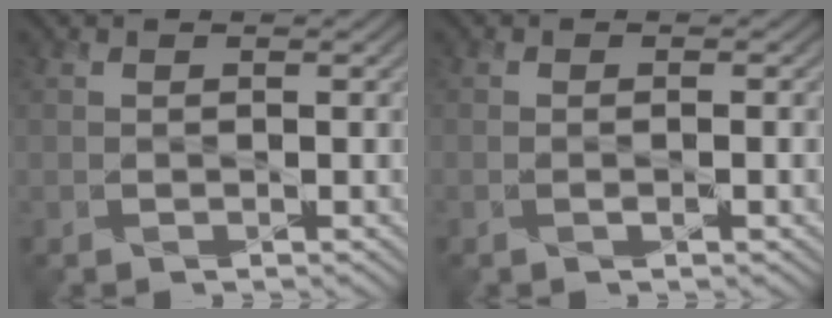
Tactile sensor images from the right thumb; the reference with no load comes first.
{"total": 1.4, "force": [-0.5, 0.1, 1.3], "torque": [-0.022, 0.002, -0.011]}